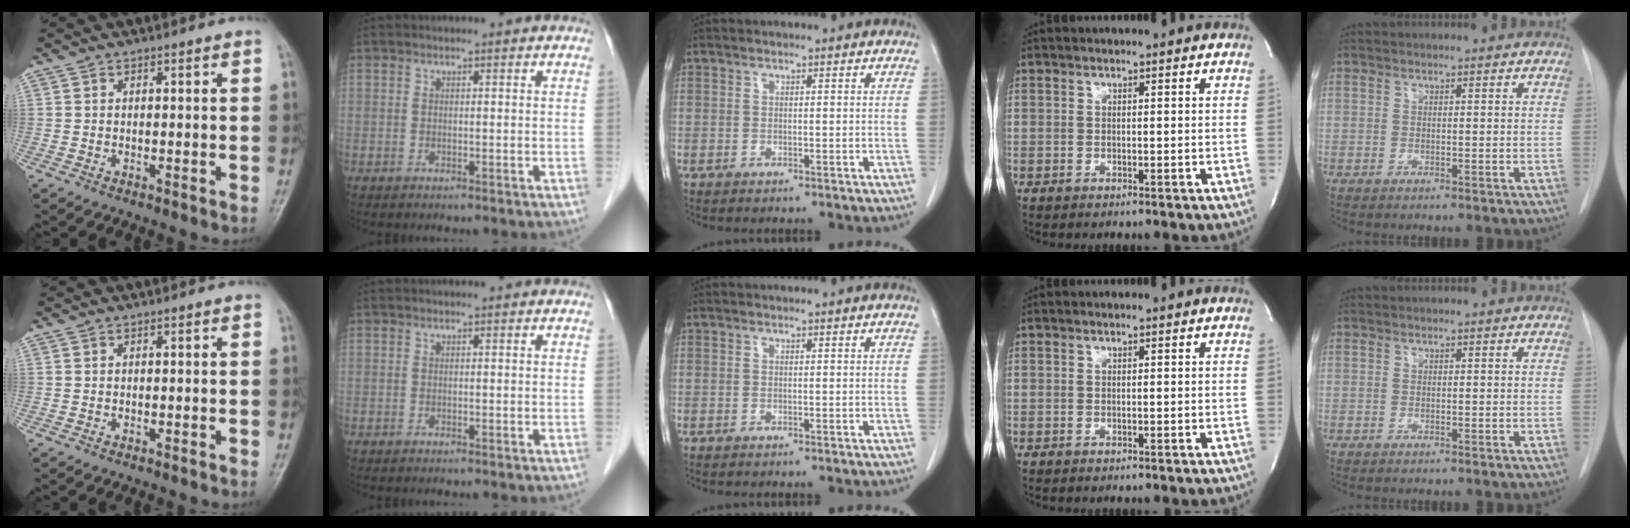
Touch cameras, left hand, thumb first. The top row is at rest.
{}